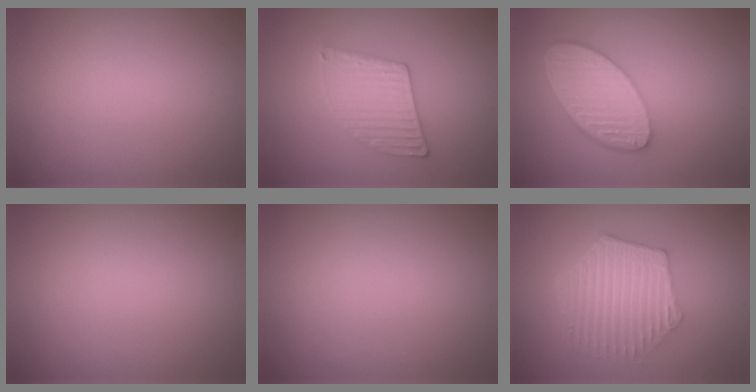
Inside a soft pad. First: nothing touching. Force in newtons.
{"total": 3.0, "press": 3.0, "slide": 0.2}
{"total": 5.9, "press": 4.5, "slide": 3.8}
{"total": 0.0}
{"total": 0.0}
{"total": 5.8, "press": 4.3, "slide": 3.8}